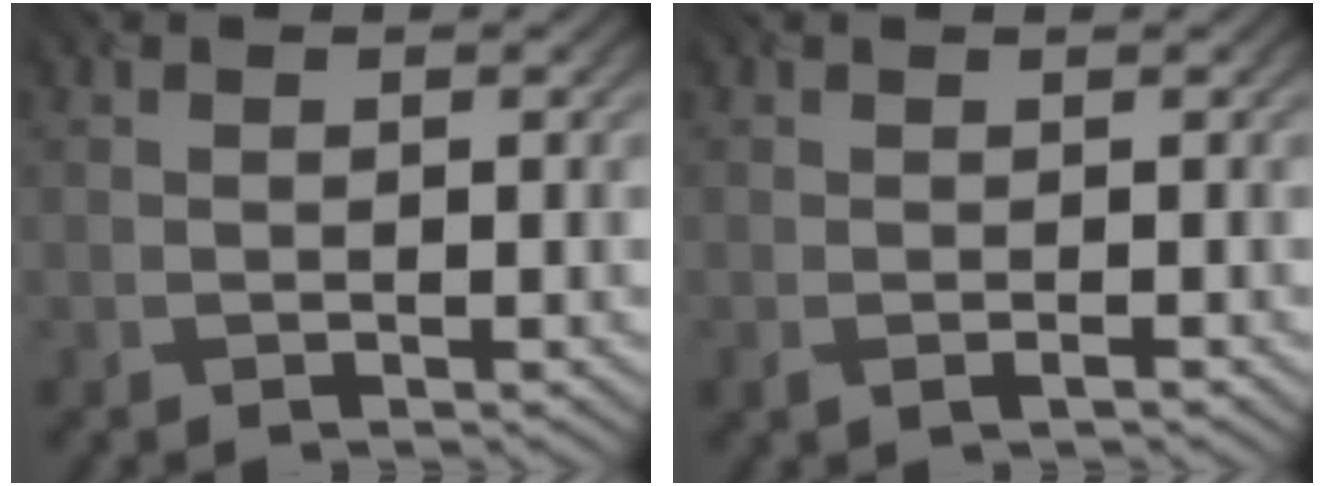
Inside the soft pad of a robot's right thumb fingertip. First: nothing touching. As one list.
[{"total": 1.2, "force": [-0.3, 0.3, 1.1], "torque": [-0.024, -0.002, -0.007]}]